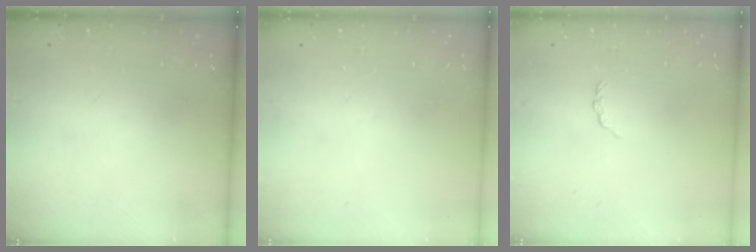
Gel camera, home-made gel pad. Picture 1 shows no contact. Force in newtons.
{"total": 0.0}
{"total": 2.8, "press": 2.7, "slide": 0.4}